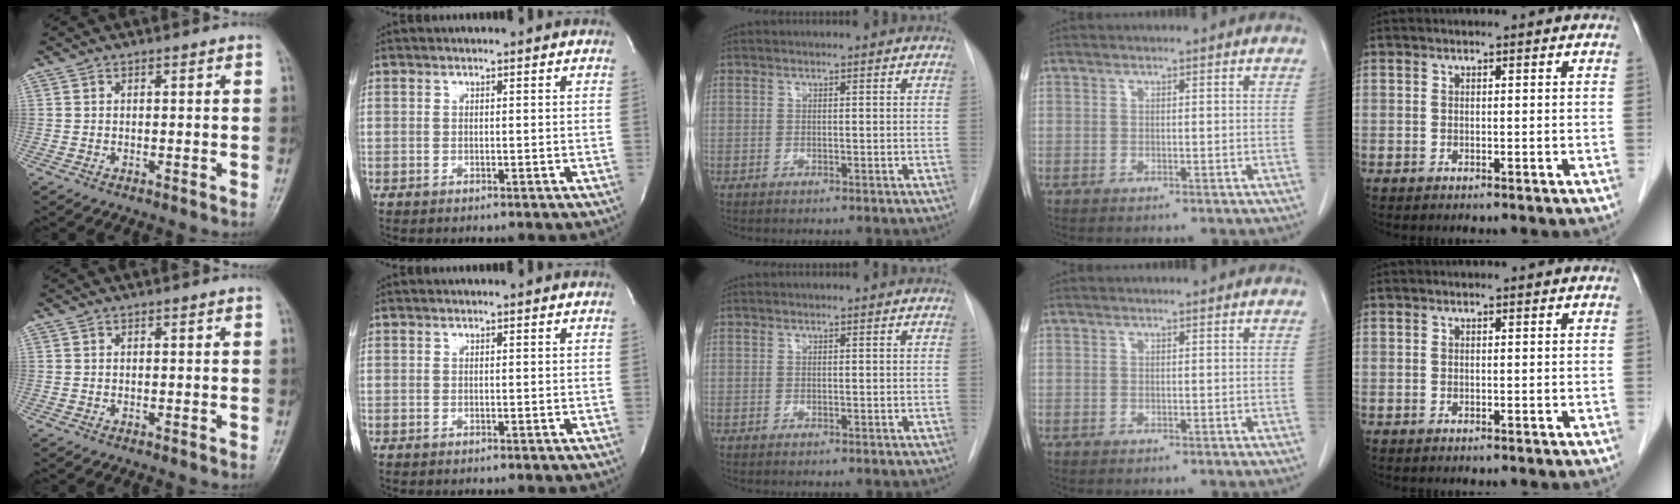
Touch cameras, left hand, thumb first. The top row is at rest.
{}